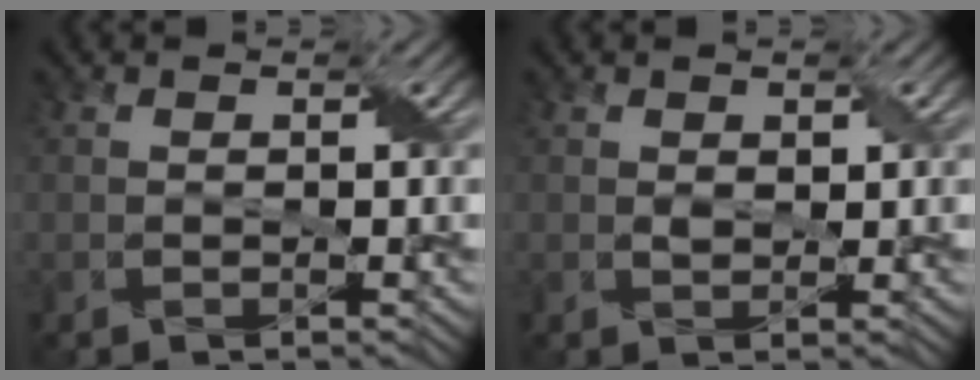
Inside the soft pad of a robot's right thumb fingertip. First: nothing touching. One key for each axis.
{"total": 1.1, "fx": 0.5, "fy": 0.7, "fz": 0.7, "tx": -0.017, "ty": -0.002, "tz": 0.012}